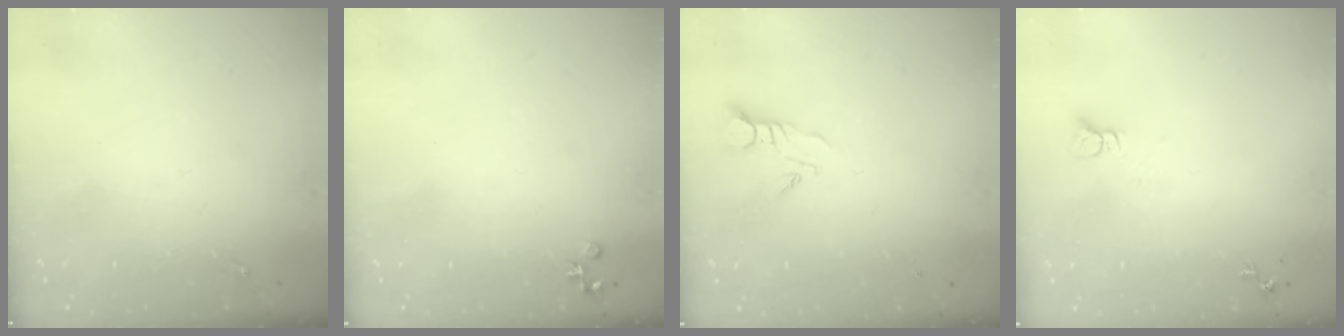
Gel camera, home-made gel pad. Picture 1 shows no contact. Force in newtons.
{"total": 3.7, "press": 3.6, "slide": 0.4}
{"total": 3.8, "press": 3.8, "slide": 0.3}
{"total": 2.2, "press": 2.2, "slide": 0.1}